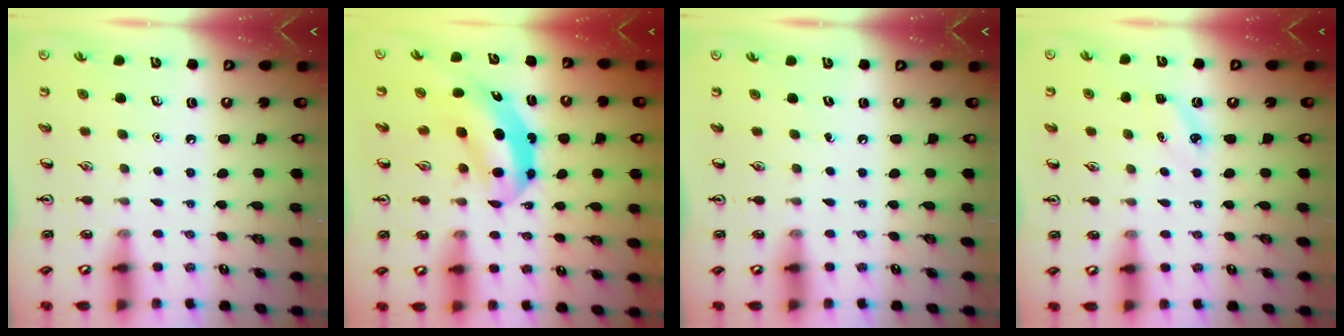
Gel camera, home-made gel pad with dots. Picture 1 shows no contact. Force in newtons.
{"total": 5.5, "press": 5.3, "slide": 1.4}
{"total": 0.0}
{"total": 3.5, "press": 3.4, "slide": 1.1}